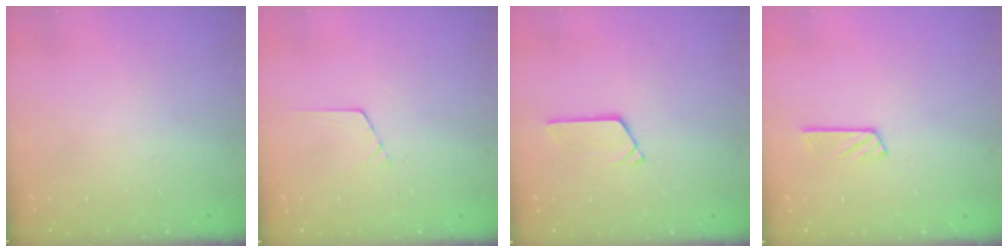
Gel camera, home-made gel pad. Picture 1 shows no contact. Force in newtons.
{"total": 1.6, "press": 1.6, "slide": 0.0}
{"total": 3.5, "press": 3.4, "slide": 0.3}
{"total": 3.1, "press": 3.1, "slide": 0.3}